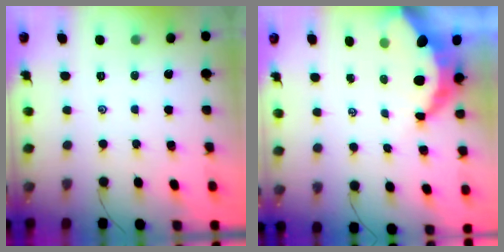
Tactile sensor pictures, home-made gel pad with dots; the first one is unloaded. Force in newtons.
{"total": 8.5, "press": 8.5, "slide": 0.7}